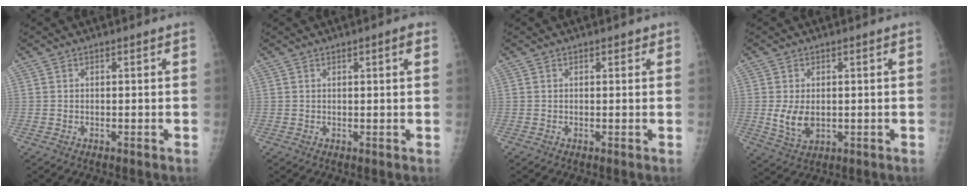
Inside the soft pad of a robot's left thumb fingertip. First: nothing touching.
{"total": 2.1, "force": [1.0, 0.4, 1.8], "torque": [-0.023, 0.000, 0.011]}
{"total": 0.9, "force": [0.6, 0.5, 0.5], "torque": [0.001, -0.001, 0.004]}
{"total": 5.5, "force": [-0.3, 3.6, 4.2], "torque": [-0.070, -0.011, 0.006]}